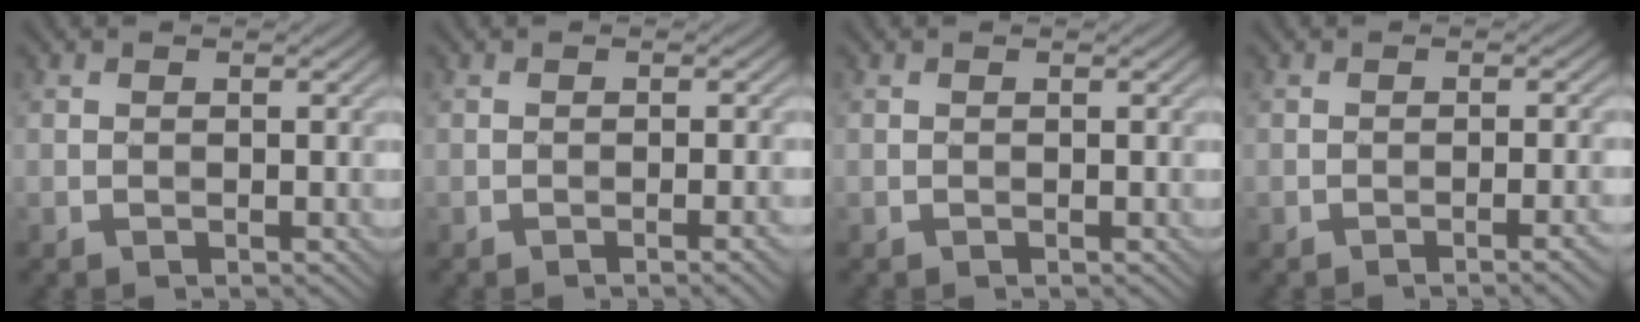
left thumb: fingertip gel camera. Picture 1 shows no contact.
{"total": 2.1, "force": [-0.8, 0.3, 1.9], "torque": [-0.024, 0.005, -0.015]}
{"total": 0.0}
{"total": 2.7, "force": [-1.2, 0.5, 2.3], "torque": [-0.028, 0.011, -0.023]}